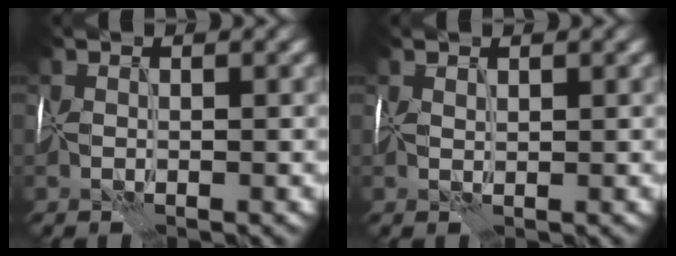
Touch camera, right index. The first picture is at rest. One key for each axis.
{"total": 0.5, "fx": 0.3, "fy": -0.4, "fz": -0.1, "tx": 0.001, "ty": -0.001, "tz": 0.006}